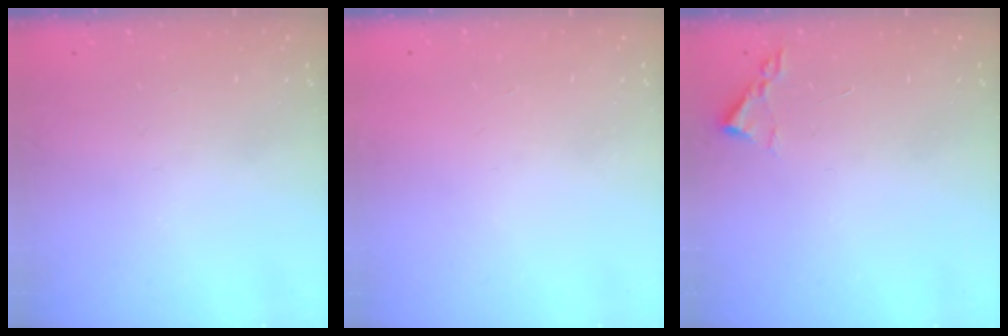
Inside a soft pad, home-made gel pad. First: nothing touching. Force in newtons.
{"total": 1.6, "press": 1.6, "slide": 0.1}
{"total": 1.8, "press": 1.8, "slide": 0.3}